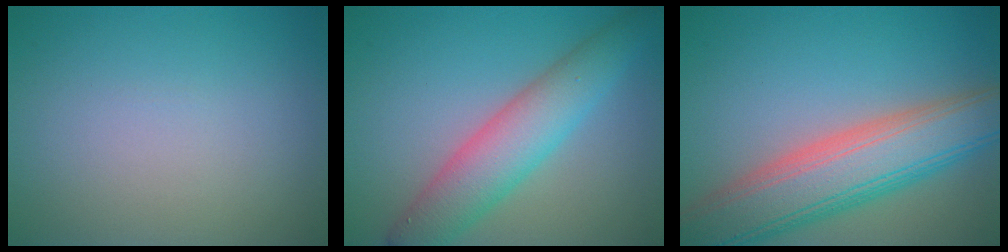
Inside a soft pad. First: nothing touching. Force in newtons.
{"total": 6.0, "press": 6.0, "slide": 0.1}
{"total": 9.2, "press": 9.2, "slide": 0.8}